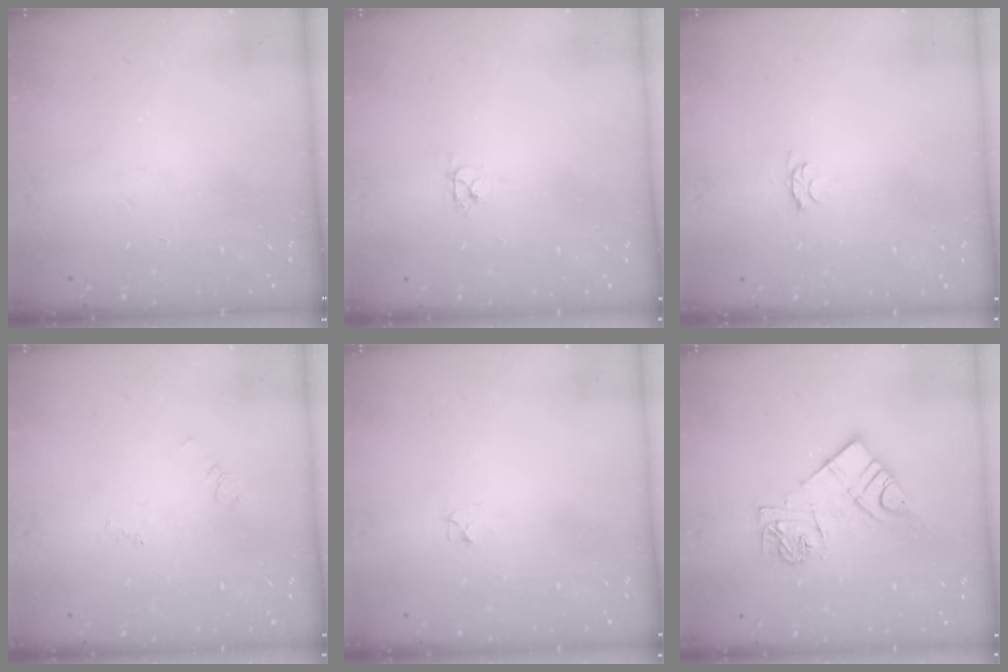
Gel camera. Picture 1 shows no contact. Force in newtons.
{"total": 3.6, "press": 3.6, "slide": 0.5}
{"total": 3.3, "press": 3.3, "slide": 0.5}
{"total": 1.7, "press": 1.6, "slide": 0.3}
{"total": 2.8, "press": 2.7, "slide": 0.4}
{"total": 10.5, "press": 10.5, "slide": 0.6}